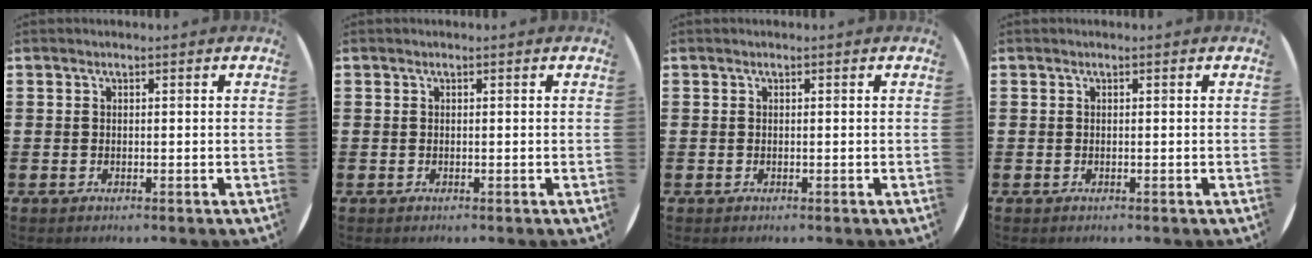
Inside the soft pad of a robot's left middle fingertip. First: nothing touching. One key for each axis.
{"total": 0.0}
{"total": 0.0}
{"total": 0.0}